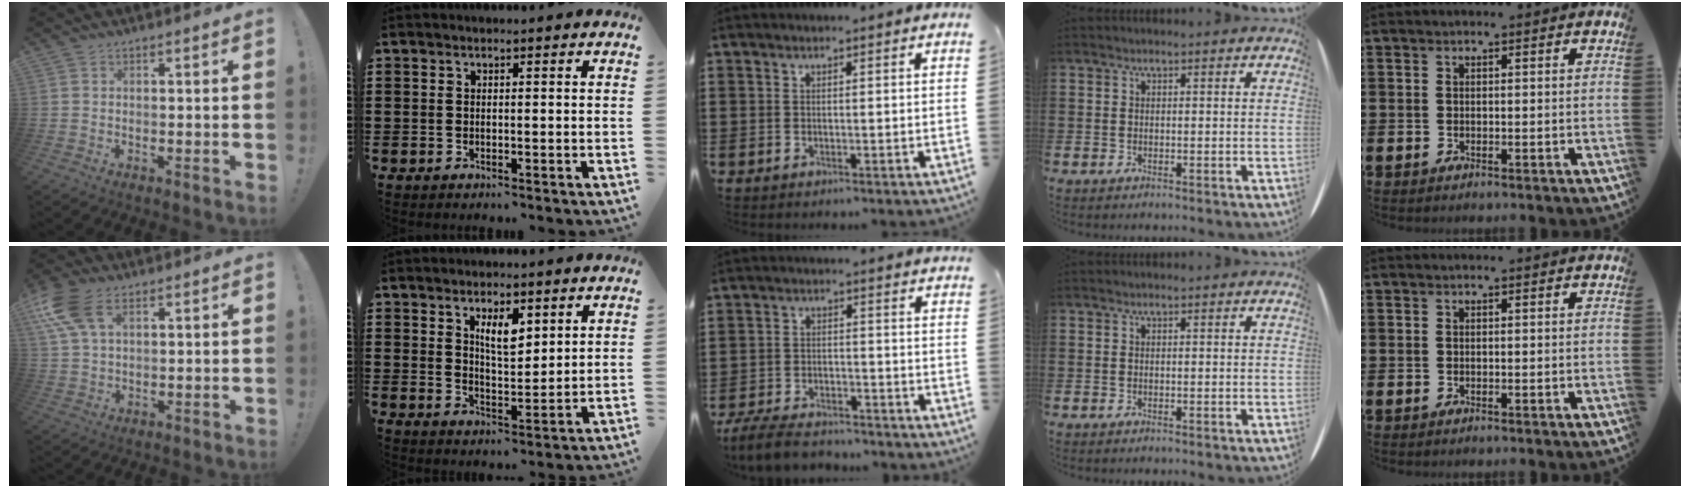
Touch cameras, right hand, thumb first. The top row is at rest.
{"thumb": {"total": 11.4, "force": [5.1, 6.1, 8.2], "torque": [-0.173, -0.009, 0.099]}, "index": {"total": 5.0, "force": [2.7, 1.8, 3.9], "torque": [-0.066, 0.000, 0.042]}, "middle": {"total": 5.6, "force": [-5.2, 1.2, 1.7], "torque": [-0.044, 0.001, -0.103]}}